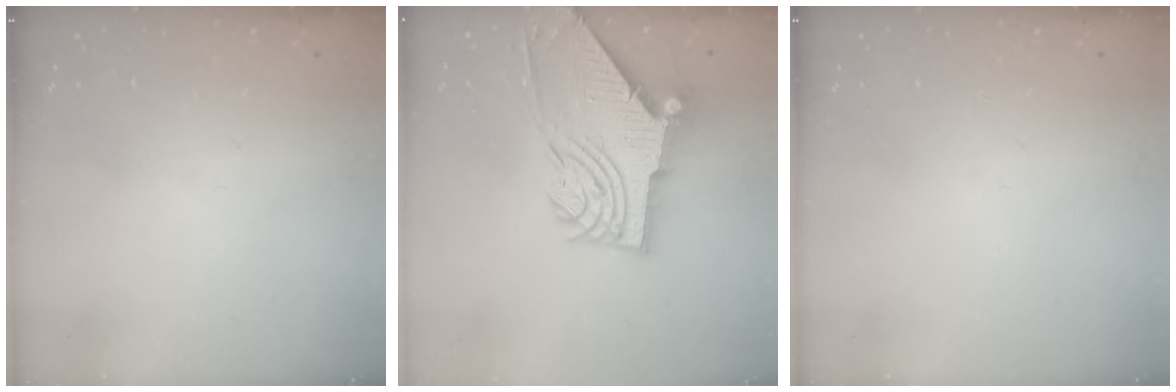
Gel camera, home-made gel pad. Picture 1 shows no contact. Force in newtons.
{"total": 10.8, "press": 10.7, "slide": 1.2}
{"total": 0.0}